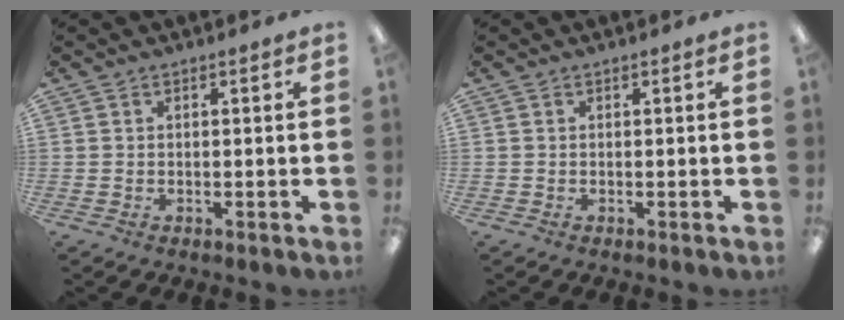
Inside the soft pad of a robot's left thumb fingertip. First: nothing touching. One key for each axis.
{"total": 0.0}